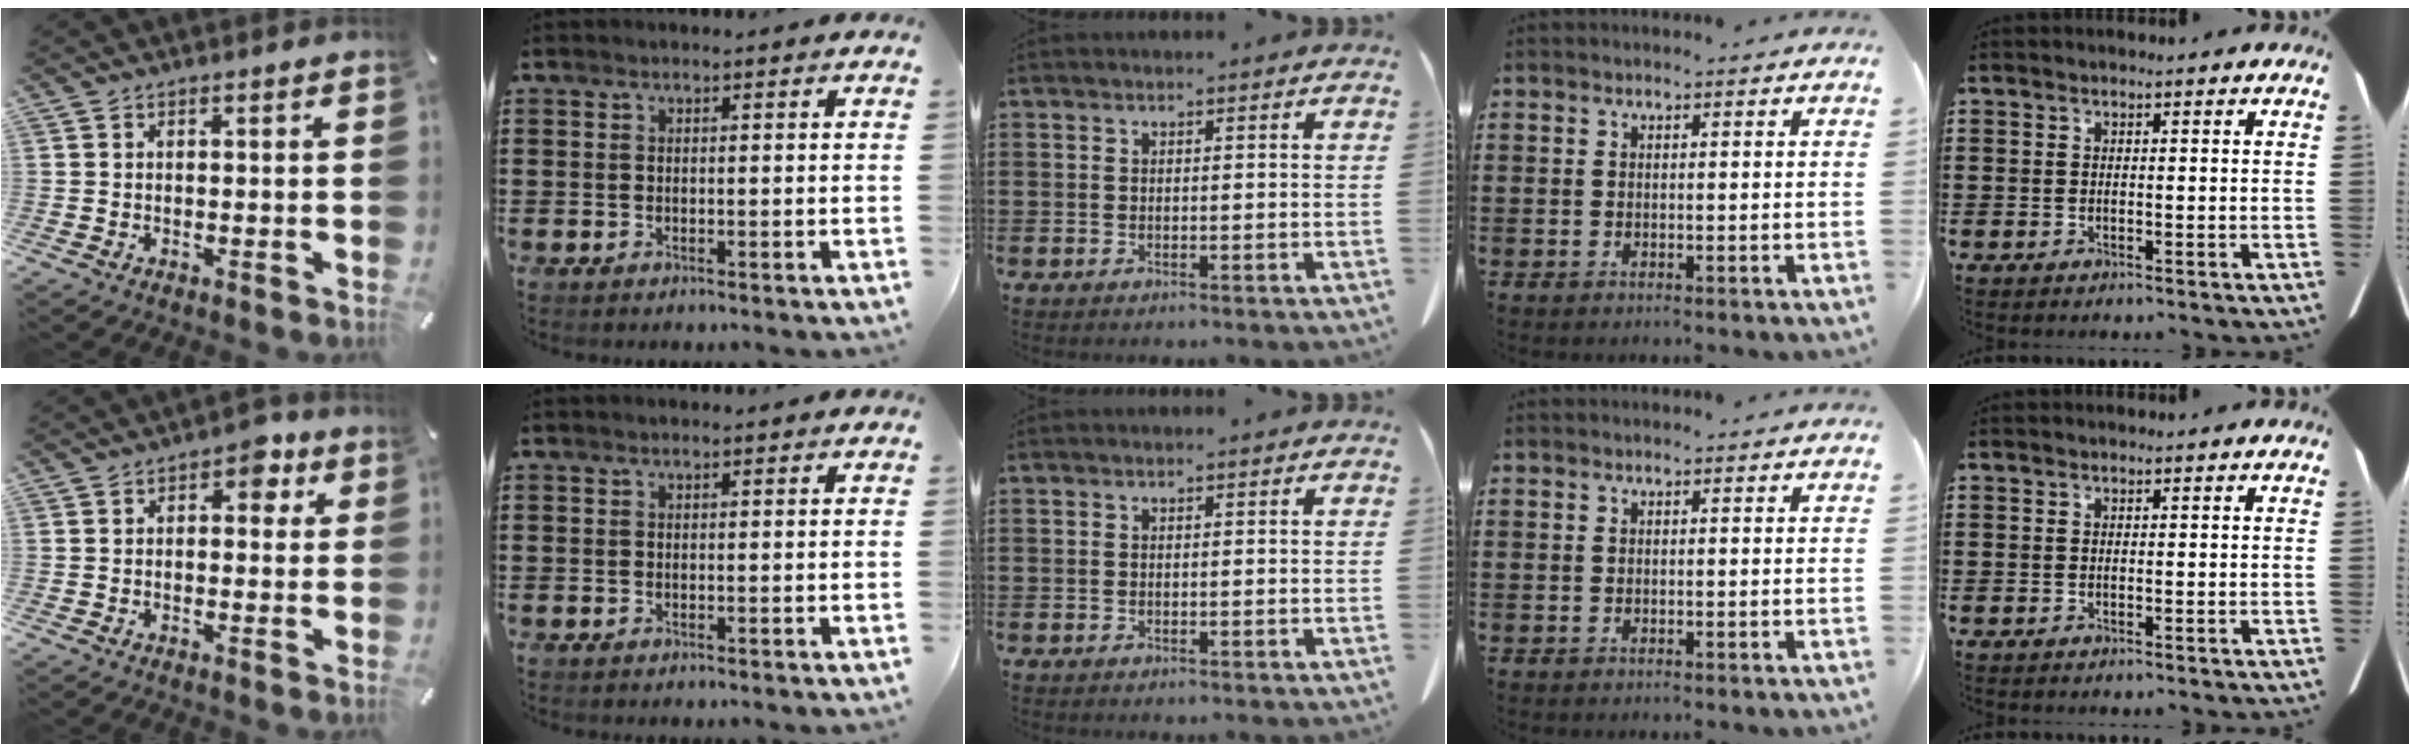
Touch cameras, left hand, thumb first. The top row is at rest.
{"thumb": {"total": 5.4, "force": [2.0, 3.4, 3.8], "torque": [-0.034, -0.006, 0.023]}}